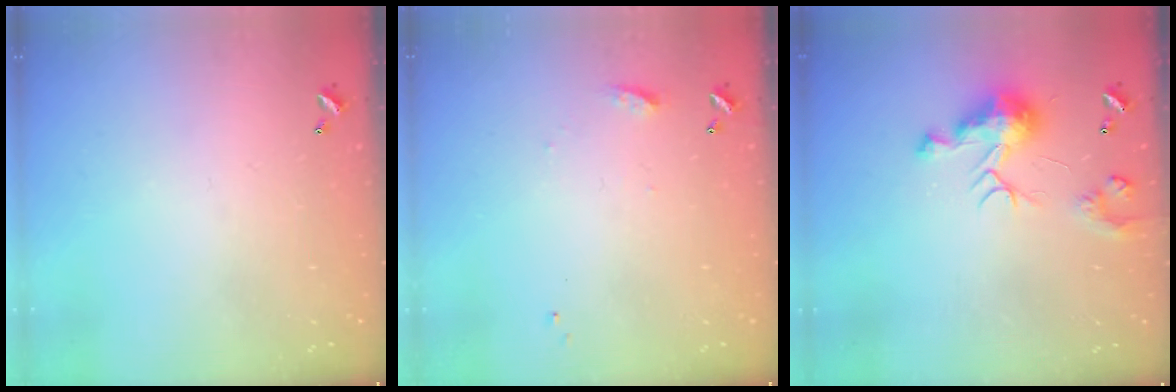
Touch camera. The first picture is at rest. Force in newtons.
{"total": 7.2, "press": 7.2, "slide": 0.7}
{"total": 9.7, "press": 9.7, "slide": 0.8}